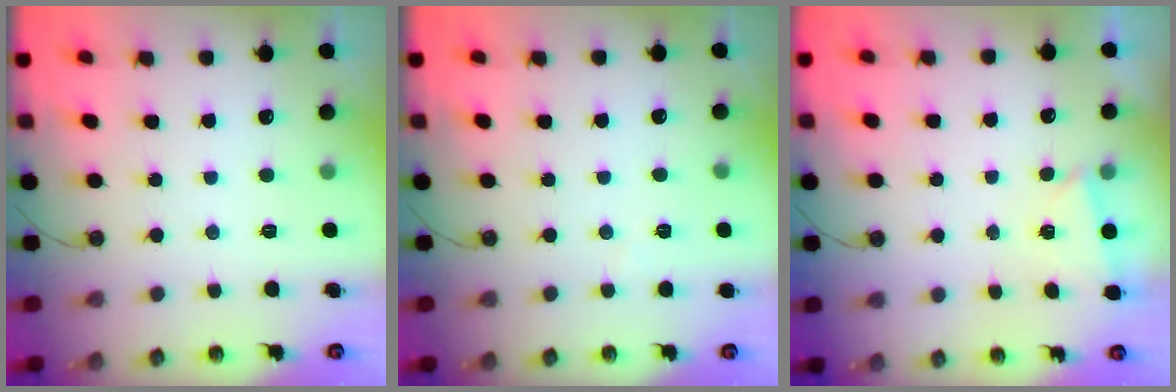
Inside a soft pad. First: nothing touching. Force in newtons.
{"total": 3.0, "press": 2.0, "slide": 2.2}
{"total": 0.6, "press": 0.0, "slide": 0.6}